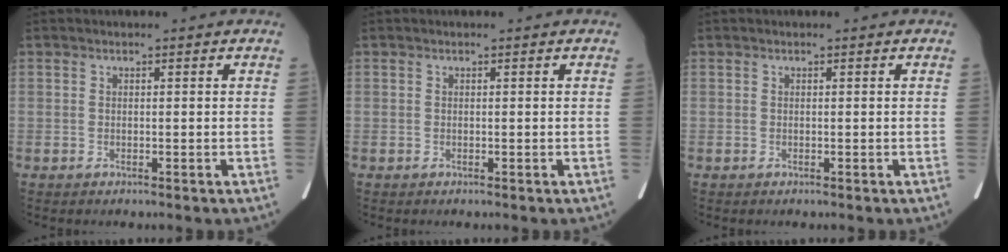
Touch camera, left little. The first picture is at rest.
{"total": 0.0}
{"total": 0.0}